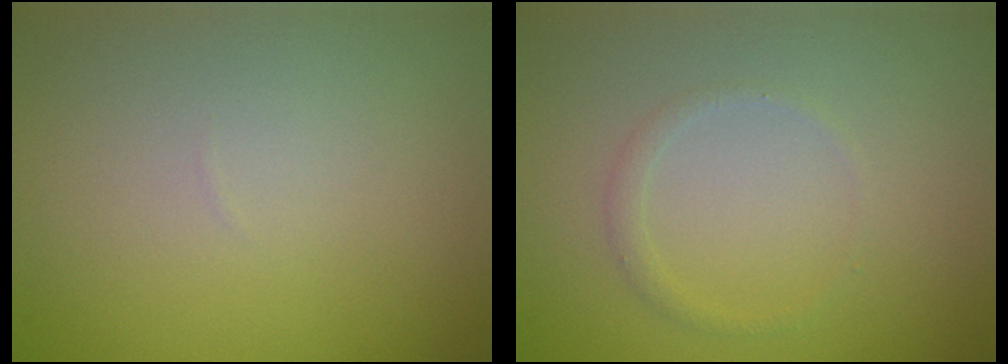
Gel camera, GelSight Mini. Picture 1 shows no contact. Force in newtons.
{"total": 0.9, "press": 0.9, "slide": 0.0}